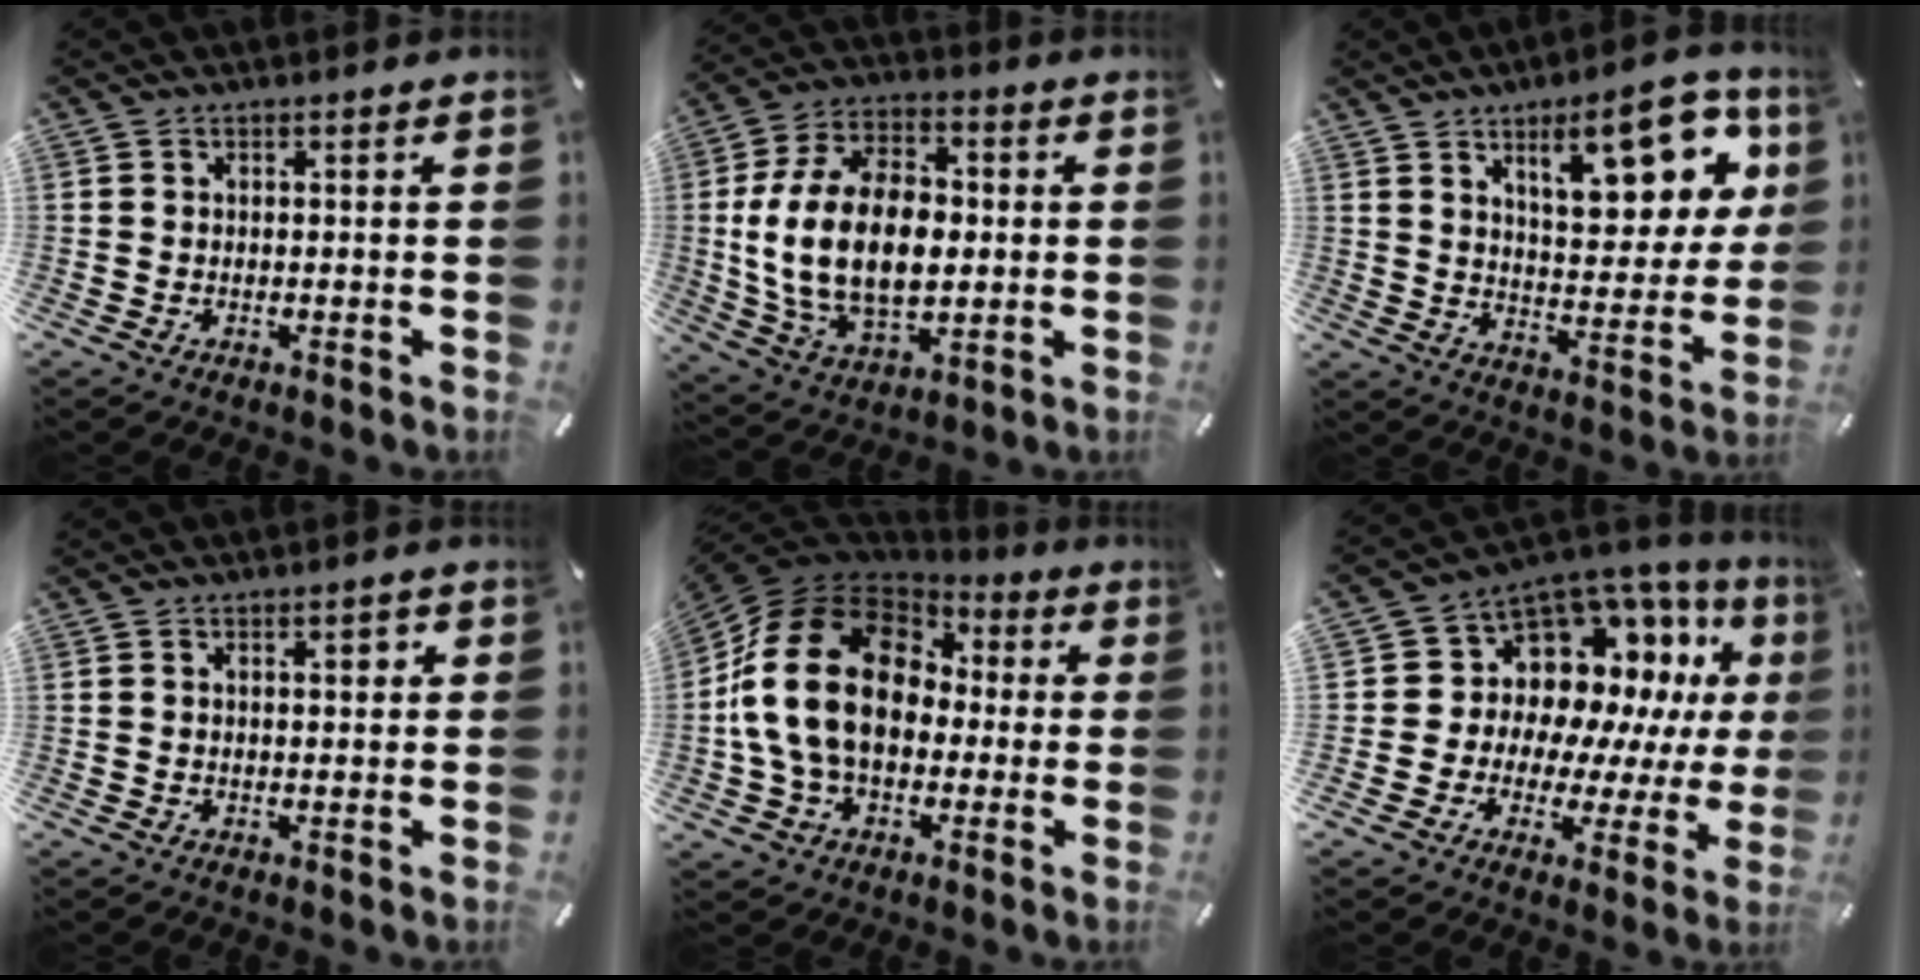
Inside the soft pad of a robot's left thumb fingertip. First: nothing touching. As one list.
[{"total": 19.8, "force": [-0.1, 13.0, 14.9], "torque": [-0.308, 0.003, -0.004]}, {"total": 17.0, "force": [8.6, 7.1, 12.8], "torque": [-0.162, -0.040, 0.135]}, {"total": 2.0, "force": [0.6, 1.0, 1.6], "torque": [-0.024, 0.003, 0.007]}, {"total": 19.9, "force": [-0.3, 15.5, 12.5], "torque": [-0.276, 0.021, -0.006]}, {"total": 11.4, "force": [5.7, 9.4, 3.1], "torque": [-0.049, -0.085, 0.115]}]